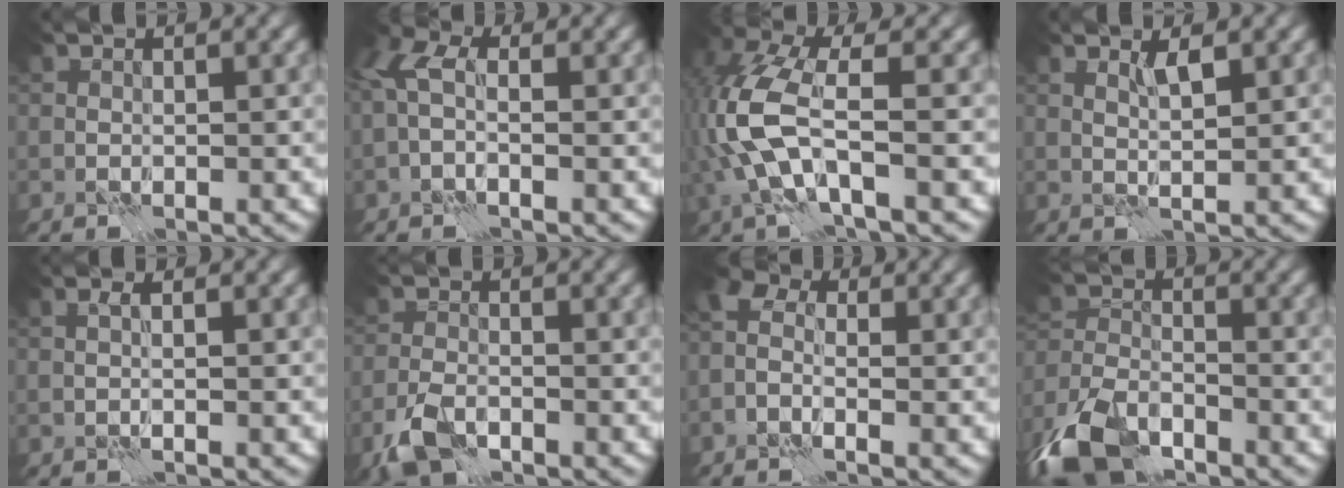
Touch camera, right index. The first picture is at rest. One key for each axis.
{"total": 3.4, "fx": -0.1, "fy": 1.9, "fz": 2.8, "tx": -0.067, "ty": 0.011, "tz": -0.014}
{"total": 7.2, "fx": -1.5, "fy": 2.7, "fz": 6.5, "tx": -0.169, "ty": 0.014, "tz": -0.044}
{"total": 1.4, "fx": 1.0, "fy": -0.4, "fz": 0.9, "tx": -0.018, "ty": 0.002, "tz": 0.015}
{"total": 0.8, "fx": 0.3, "fy": -0.5, "fz": 0.5, "tx": -0.008, "ty": 0.006, "tz": 0.001}
{"total": 3.7, "fx": -2.6, "fy": 1.5, "fz": 2.2, "tx": -0.050, "ty": -0.005, "tz": -0.060}
{"total": 2.5, "fx": -0.9, "fy": 1.5, "fz": 1.9, "tx": -0.048, "ty": 0.009, "tz": -0.033}
{"total": 9.0, "fx": -6.6, "fy": 3.6, "fz": 4.8, "tx": -0.108, "ty": -0.014, "tz": -0.142}